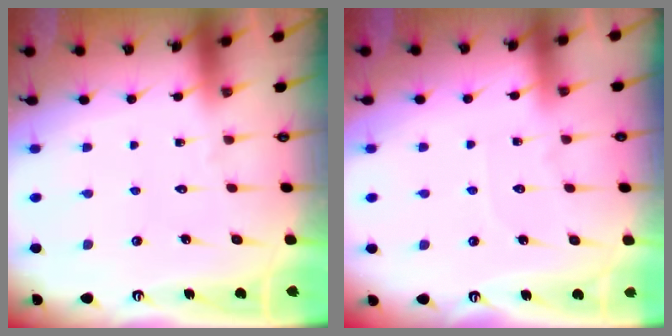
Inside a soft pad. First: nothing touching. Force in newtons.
{"total": 2.7, "press": 2.6, "slide": 0.3}